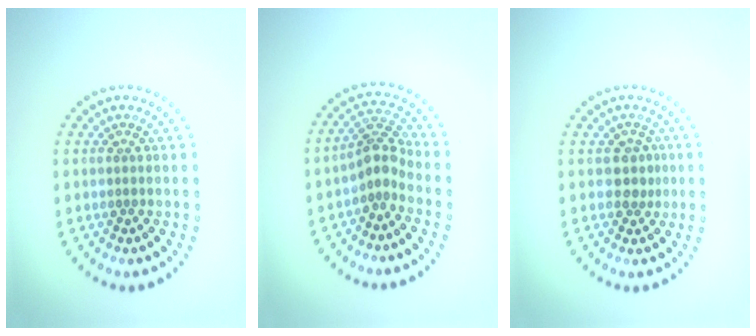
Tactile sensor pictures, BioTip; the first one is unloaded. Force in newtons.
{"total": 2.7, "press": 2.1, "slide": 1.7}
{"total": 1.7, "press": 1.6, "slide": 0.8}